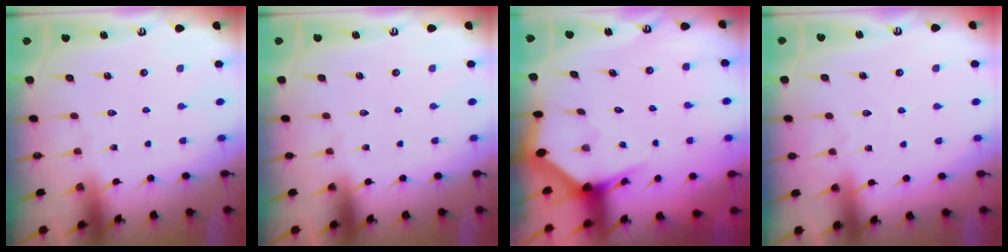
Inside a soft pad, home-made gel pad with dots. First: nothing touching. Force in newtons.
{"total": 0.0}
{"total": 3.7, "press": 3.7, "slide": 0.5}
{"total": 2.7, "press": 2.7, "slide": 0.3}